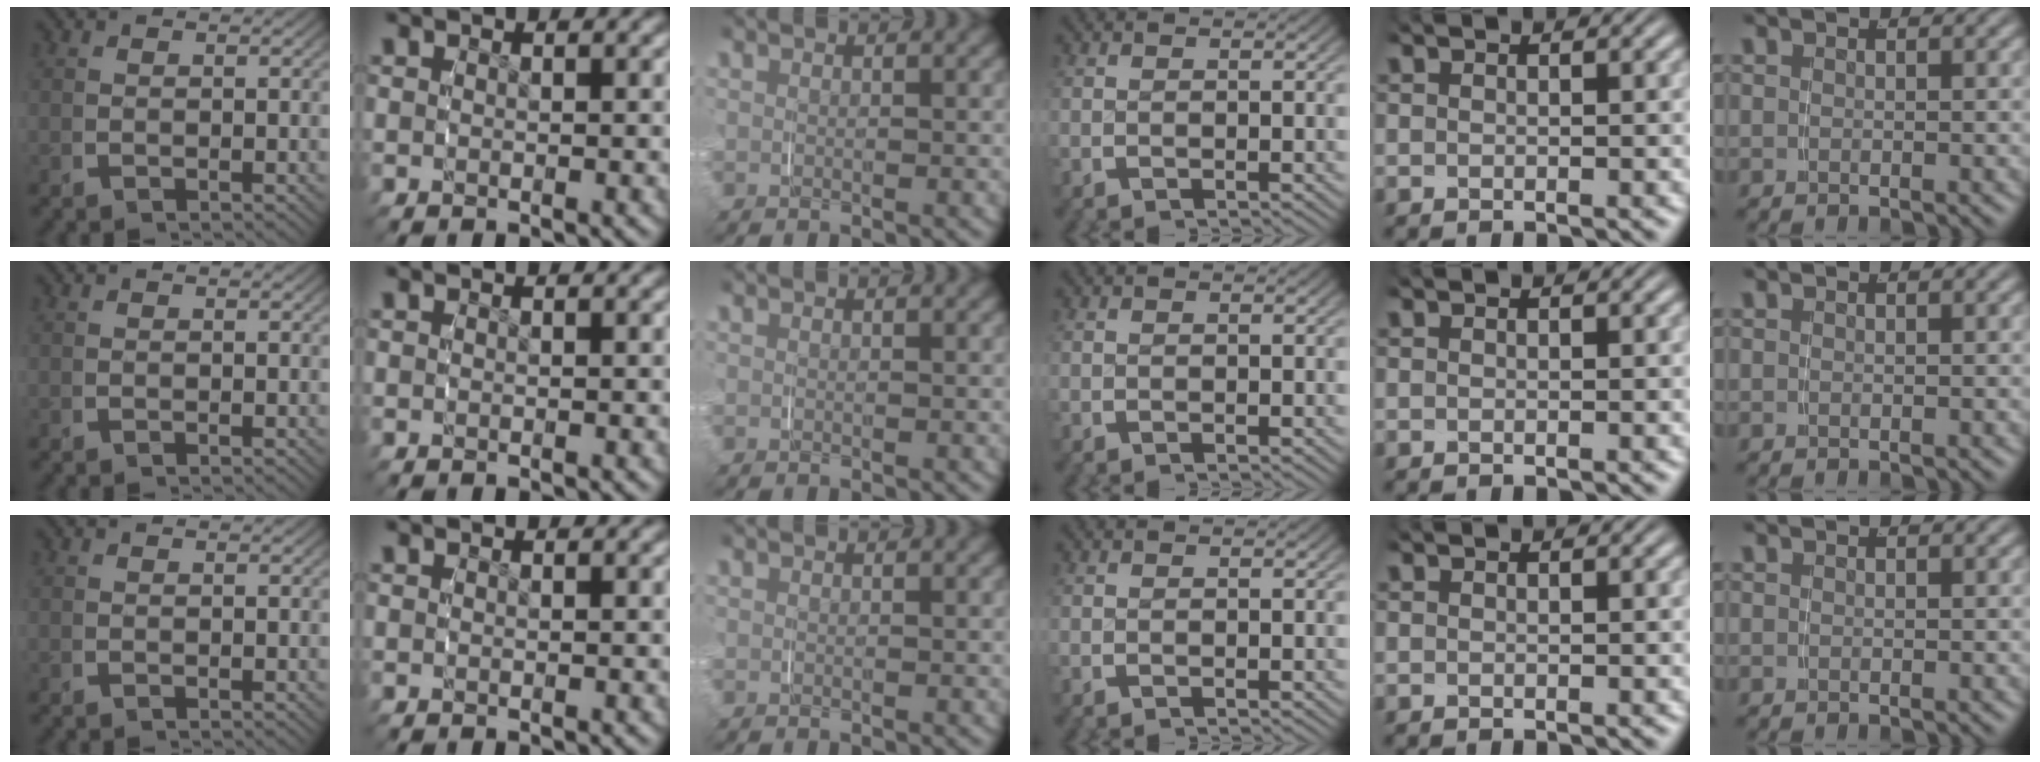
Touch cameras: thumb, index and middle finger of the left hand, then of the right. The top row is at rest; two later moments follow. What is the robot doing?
{"motion": "grasp_and_lifting", "object": "jewelry box"}